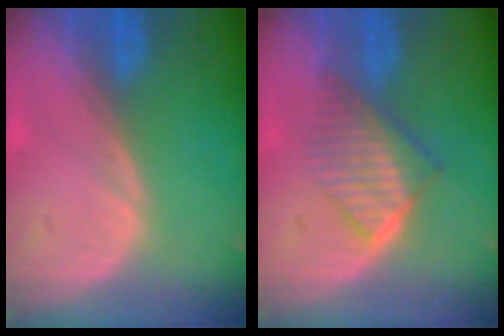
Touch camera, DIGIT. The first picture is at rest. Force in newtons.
{"total": 6.7, "press": 6.0, "slide": 2.9}